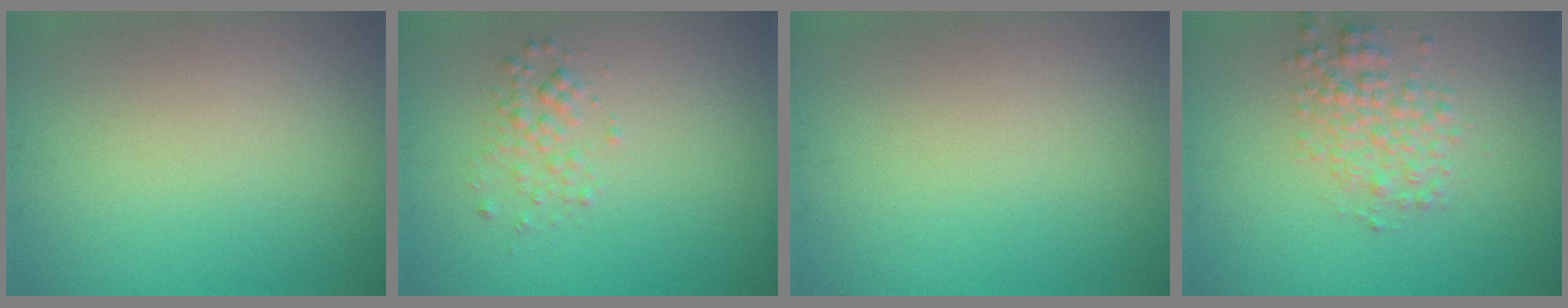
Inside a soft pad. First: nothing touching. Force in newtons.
{"total": 1.5, "press": 1.5, "slide": 0.1}
{"total": 0.0}
{"total": 2.9, "press": 2.9, "slide": 0.1}